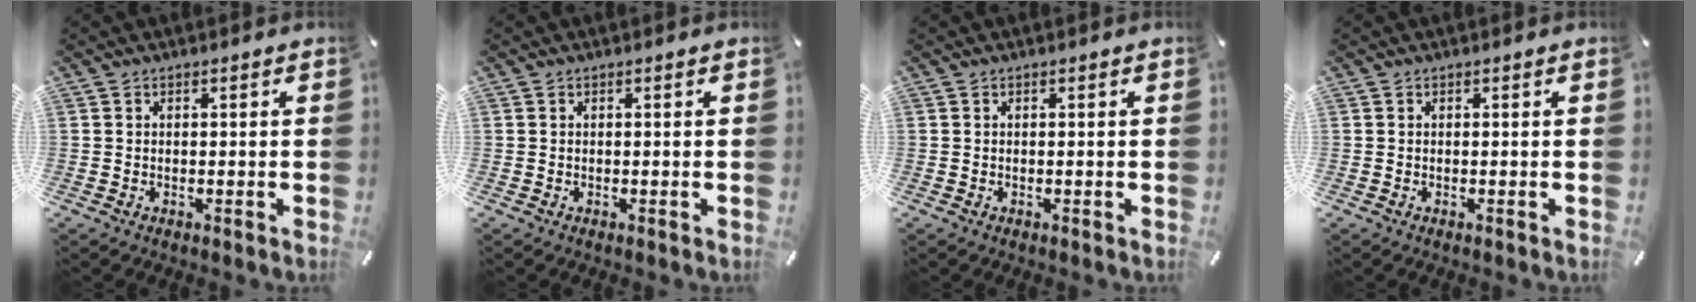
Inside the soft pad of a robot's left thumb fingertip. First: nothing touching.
{"total": 0.0}
{"total": 0.0}
{"total": 0.0}